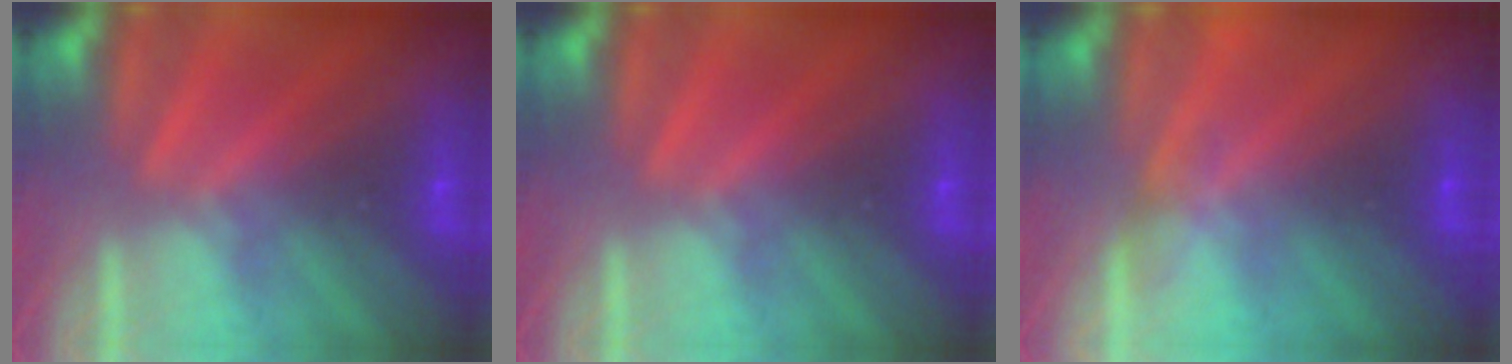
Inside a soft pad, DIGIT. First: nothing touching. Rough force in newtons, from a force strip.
{"total": 0.0}
{"total": 3.3}